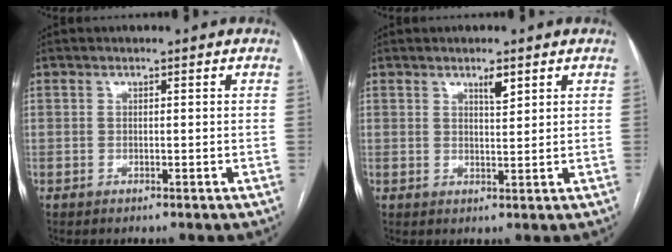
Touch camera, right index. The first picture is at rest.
{"total": 2.4, "force": [1.5, 0.5, 1.7], "torque": [-0.032, -0.003, 0.028]}